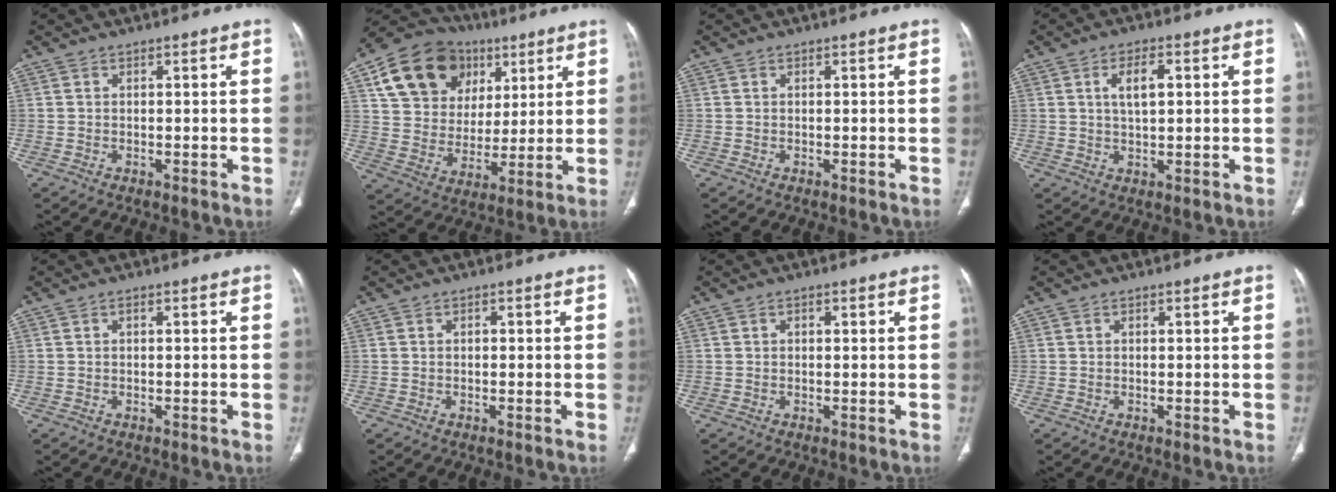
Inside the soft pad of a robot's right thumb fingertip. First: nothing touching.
{"total": 19.8, "force": [8.8, 15.1, 9.3], "torque": [-0.130, 0.001, 0.157]}
{"total": 0.0}
{"total": 5.1, "force": [1.3, 2.4, 4.3], "torque": [-0.073, 0.000, 0.023]}
{"total": 0.5, "force": [0.1, 0.3, 0.4], "torque": [-0.009, 0.001, 0.002]}
{"total": 0.6, "force": [0.0, 0.5, 0.4], "torque": [-0.003, 0.002, -0.001]}
{"total": 1.0, "force": [0.3, 0.6, 0.7], "torque": [-0.009, 0.001, 0.005]}
{"total": 0.0}